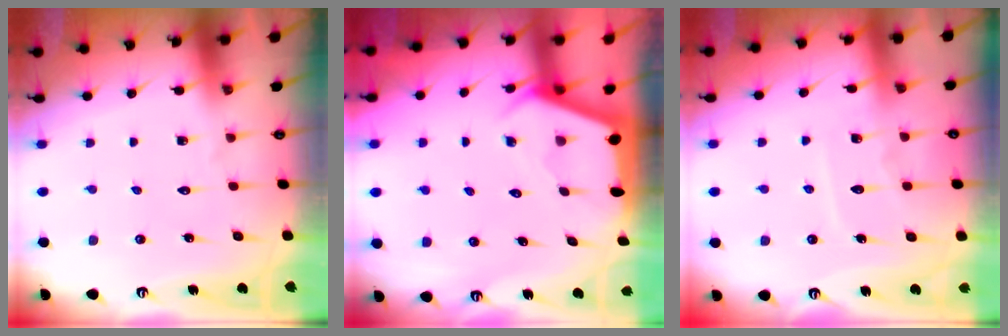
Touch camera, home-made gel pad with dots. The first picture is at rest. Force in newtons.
{"total": 2.3, "press": 2.3, "slide": 0.3}
{"total": 6.2, "press": 6.1, "slide": 0.7}